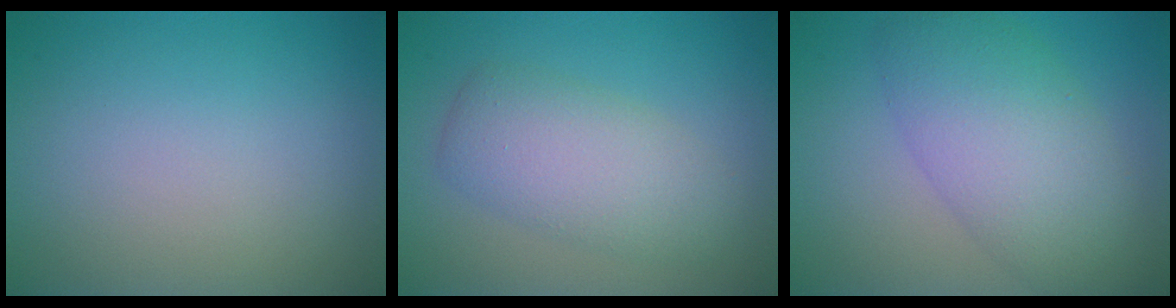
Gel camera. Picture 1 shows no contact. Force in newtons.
{"total": 4.8, "press": 4.8, "slide": 0.0}
{"total": 7.4, "press": 7.4, "slide": 0.5}